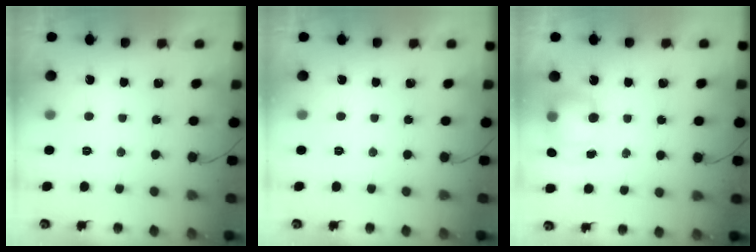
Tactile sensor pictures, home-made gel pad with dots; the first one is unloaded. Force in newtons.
{"total": 0.0}
{"total": 8.0, "press": 7.8, "slide": 1.8}